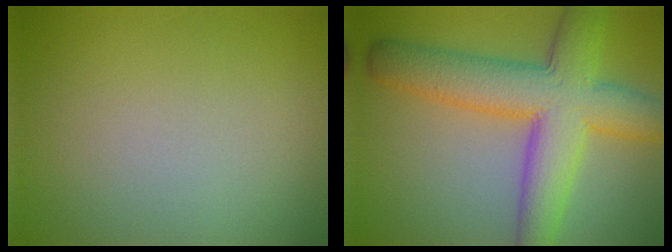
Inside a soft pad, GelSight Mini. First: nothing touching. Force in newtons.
{"total": 9.4, "press": 9.4, "slide": 0.4}